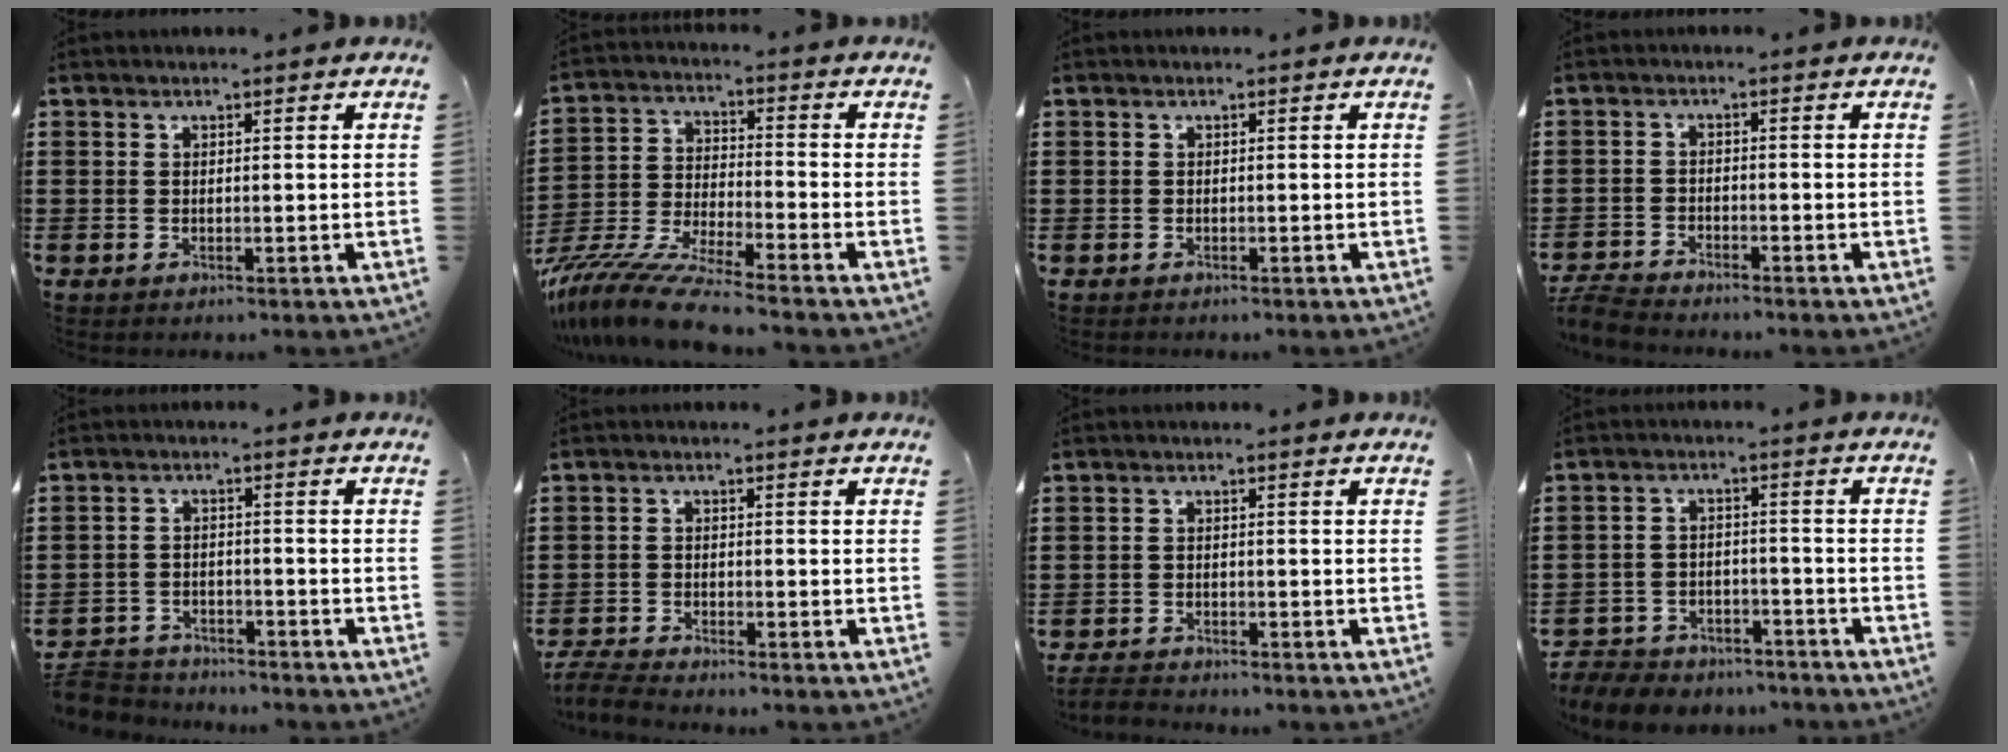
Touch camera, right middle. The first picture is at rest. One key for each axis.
{"total": 9.0, "fx": -8.4, "fy": -0.3, "fz": 3.3, "tx": -0.072, "ty": -0.006, "tz": -0.168}
{"total": 0.5, "fx": -0.4, "fy": 0.4, "fz": -0.1, "tx": 0.001, "ty": 0.003, "tz": -0.009}
{"total": 3.8, "fx": -3.7, "fy": 0.3, "fz": 0.8, "tx": -0.035, "ty": -0.008, "tz": -0.081}
{"total": 4.4, "fx": -4.3, "fy": 0.9, "fz": 0.2, "tx": -0.020, "ty": 0.002, "tz": -0.094}
{"total": 3.4, "fx": -3.4, "fy": 0.1, "fz": 0.8, "tx": -0.028, "ty": -0.007, "tz": -0.072}
{"total": 2.4, "fx": -2.4, "fy": 0.2, "fz": 0.2, "tx": -0.008, "ty": -0.001, "tz": -0.051}
{"total": 6.9, "fx": -6.7, "fy": 1.4, "fz": 0.7, "tx": -0.021, "ty": 0.014, "tz": -0.136}